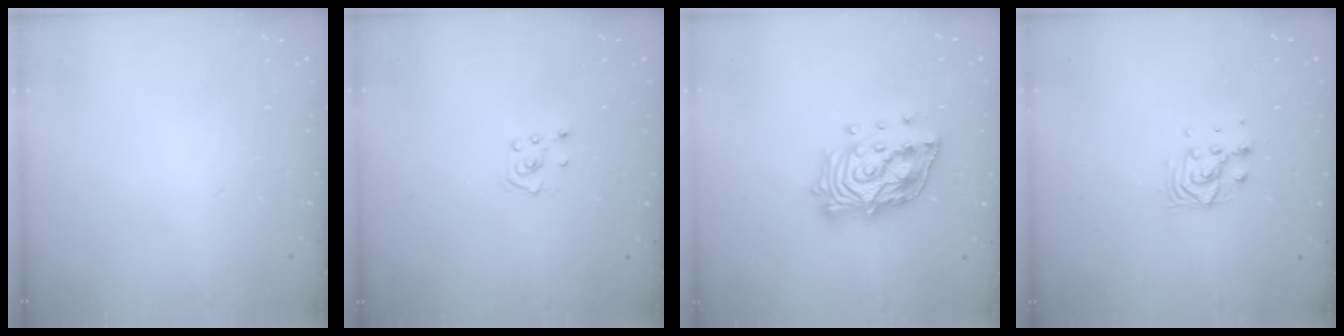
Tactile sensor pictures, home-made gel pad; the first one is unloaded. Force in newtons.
{"total": 2.8, "press": 2.8, "slide": 0.3}
{"total": 16.8, "press": 16.6, "slide": 2.6}
{"total": 6.9, "press": 6.9, "slide": 0.4}